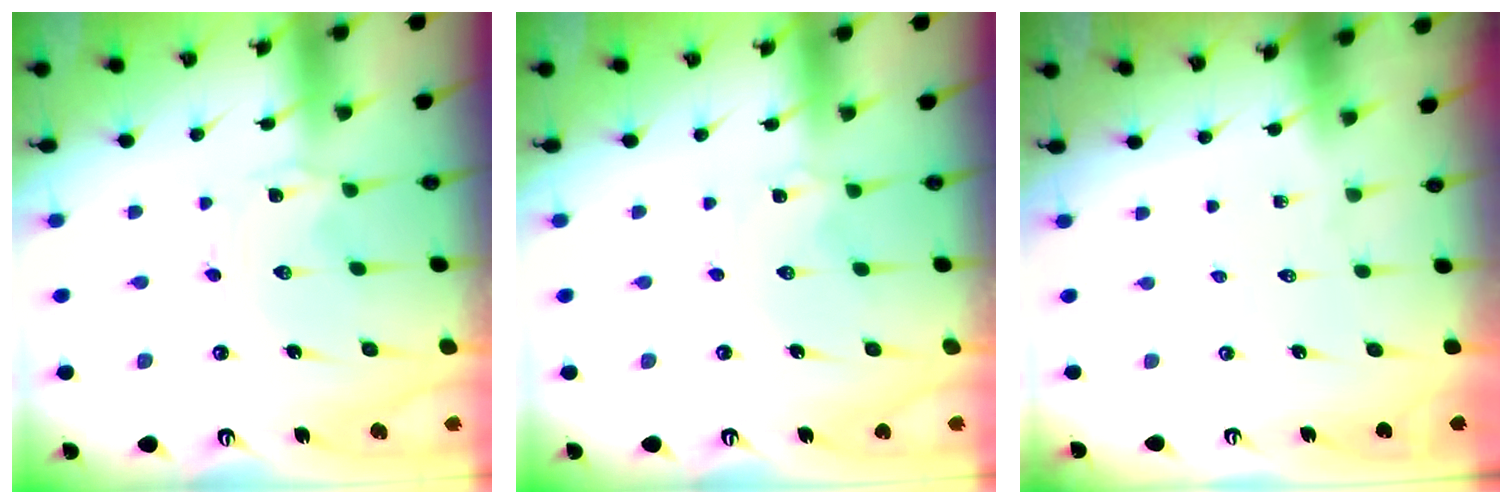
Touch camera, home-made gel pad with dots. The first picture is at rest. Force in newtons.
{"total": 2.8, "press": 2.8, "slide": 0.4}
{"total": 0.0}